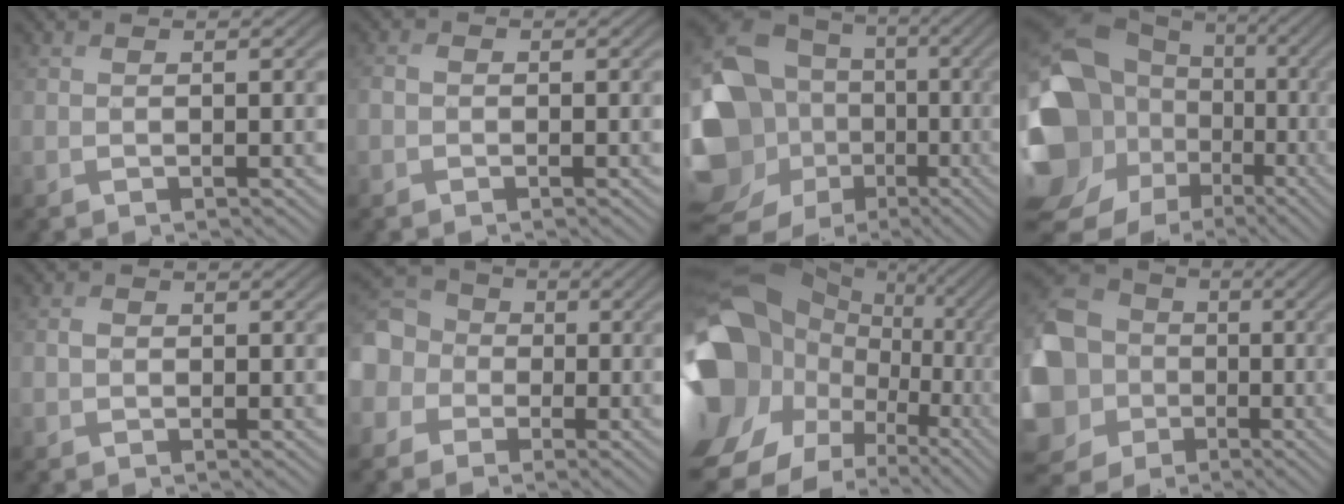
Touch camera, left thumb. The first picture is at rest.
{"total": 0.9, "force": [-0.4, 0.8, 0.3], "torque": [-0.003, 0.003, -0.013]}
{"total": 18.5, "force": [-2.1, 15.7, 9.5], "torque": [-0.245, -0.006, -0.012]}
{"total": 20.7, "force": [-1.3, 17.5, 11.0], "torque": [-0.278, -0.021, -0.019]}
{"total": 0.6, "force": [-0.1, 0.6, 0.2], "torque": [-0.001, 0.003, -0.004]}
{"total": 8.0, "force": [-1.1, 7.2, 3.3], "torque": [-0.119, -0.002, -0.043]}
{"total": 21.7, "force": [2.7, 17.7, 12.3], "torque": [-0.285, -0.009, 0.055]}
{"total": 18.1, "force": [-2.2, 16.7, 6.7], "torque": [-0.245, -0.003, -0.069]}